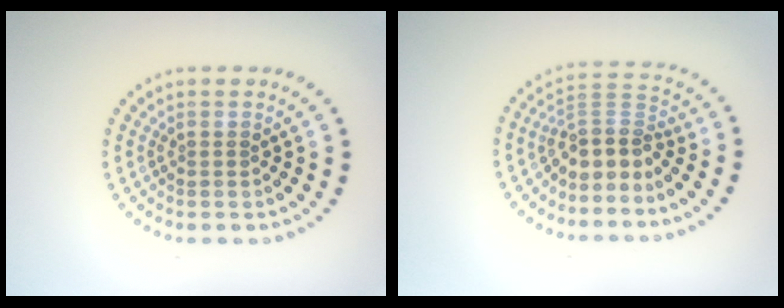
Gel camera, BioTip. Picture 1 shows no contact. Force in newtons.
{"total": 3.5, "press": 2.7, "slide": 2.3}